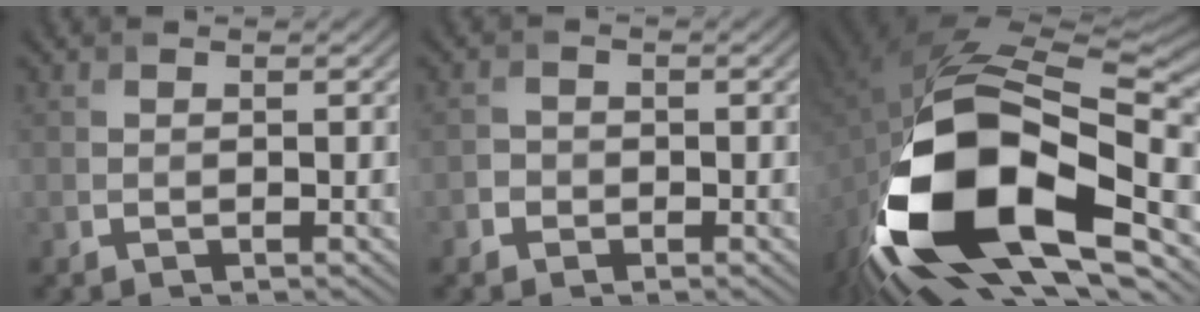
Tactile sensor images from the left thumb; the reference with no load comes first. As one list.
[{"total": 1.7, "force": [-0.8, 1.5, 0.2], "torque": [-0.001, -0.006, -0.018]}, {"total": 20.7, "force": [-7.8, 10.9, 15.8], "torque": [-0.337, -0.046, -0.120]}]